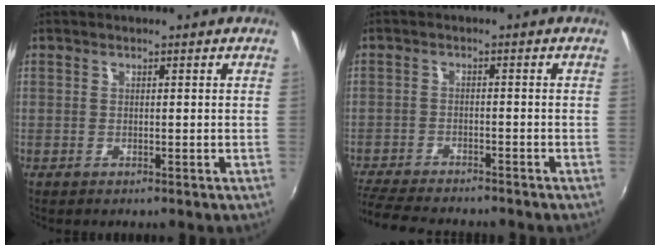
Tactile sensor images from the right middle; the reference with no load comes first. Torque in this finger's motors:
{"motor_torque": [0.67, -0.68, 0.10, 0.03]}